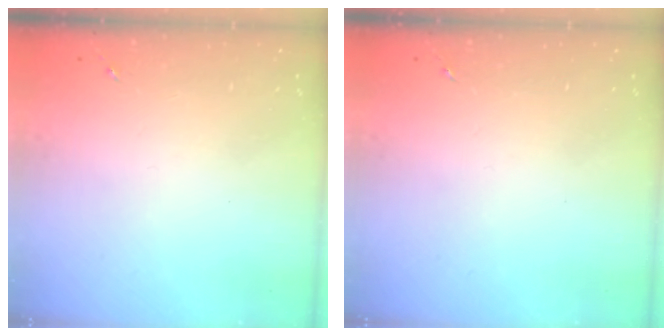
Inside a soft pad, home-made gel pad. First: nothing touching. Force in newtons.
{"total": 0.0}